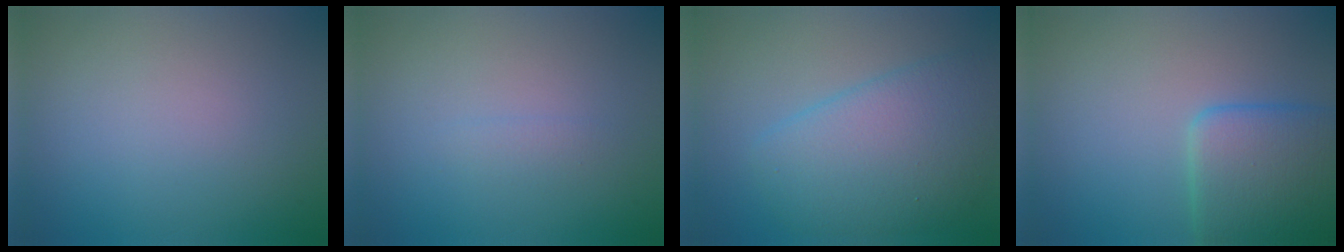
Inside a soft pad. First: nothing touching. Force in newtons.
{"total": 0.7, "press": 0.7, "slide": 0.0}
{"total": 6.1, "press": 6.1, "slide": 0.1}
{"total": 5.6, "press": 5.6, "slide": 0.3}